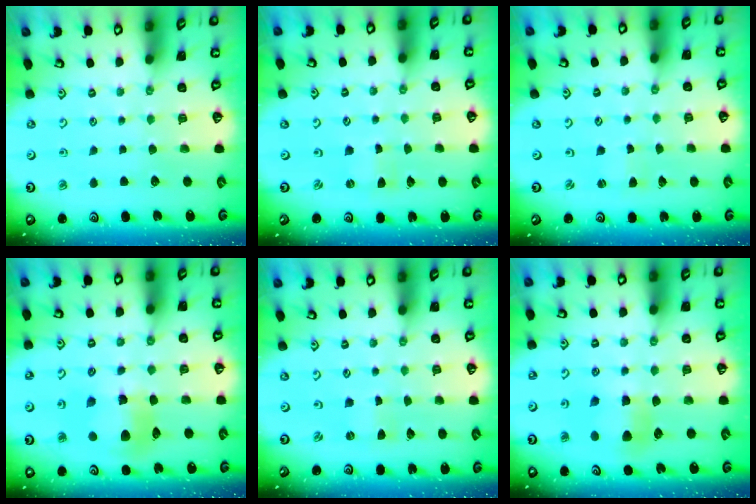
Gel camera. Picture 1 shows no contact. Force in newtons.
{"total": 0.0}
{"total": 1.7, "press": 1.7, "slide": 0.2}
{"total": 10.3, "press": 10.2, "slide": 1.4}
{"total": 0.0}
{"total": 6.4, "press": 6.3, "slide": 0.5}